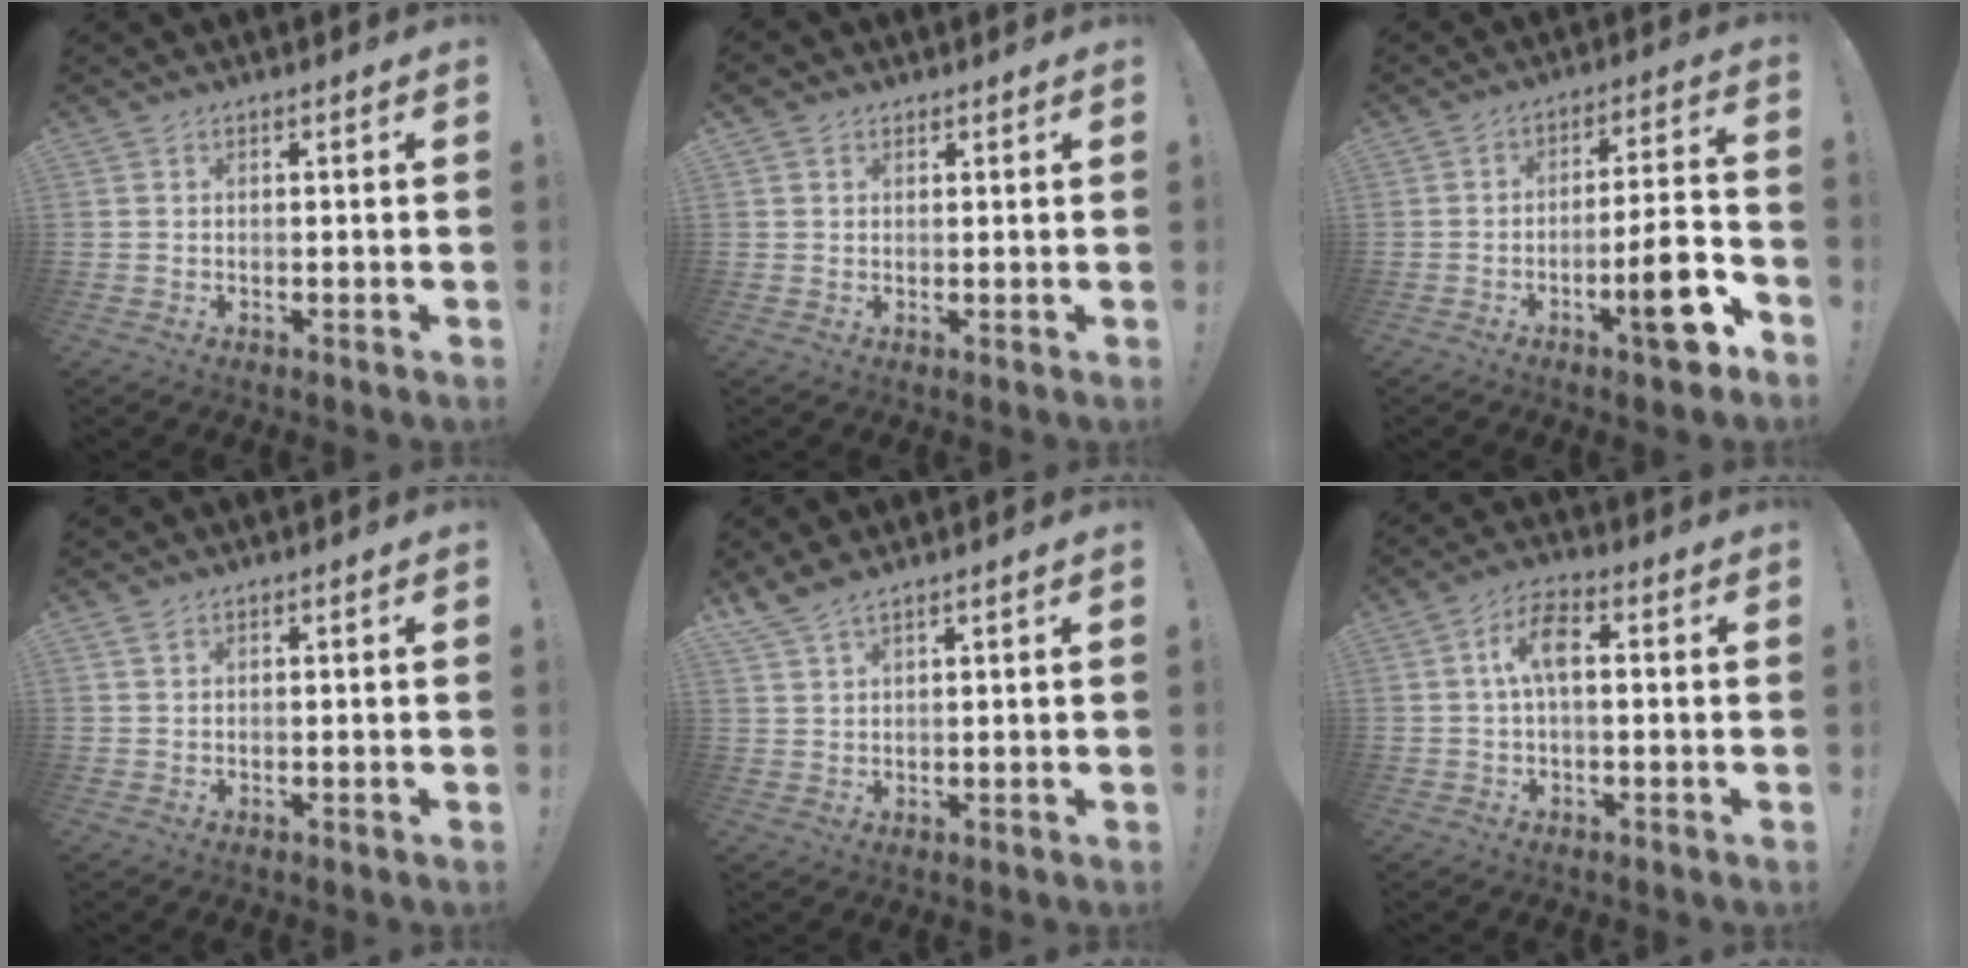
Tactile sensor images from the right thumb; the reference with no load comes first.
{"total": 2.3, "force": [1.4, 1.8, 0.5], "torque": [-0.004, -0.004, 0.027]}
{"total": 14.6, "force": [-6.5, 3.5, 12.6], "torque": [-0.159, 0.028, -0.097]}
{"total": 1.2, "force": [0.8, 0.6, 0.7], "torque": [-0.015, 0.002, 0.015]}
{"total": 3.7, "force": [3.2, 0.2, 1.8], "torque": [-0.046, -0.014, 0.062]}
{"total": 7.9, "force": [1.0, 3.6, 7.0], "torque": [-0.126, 0.012, 0.018]}